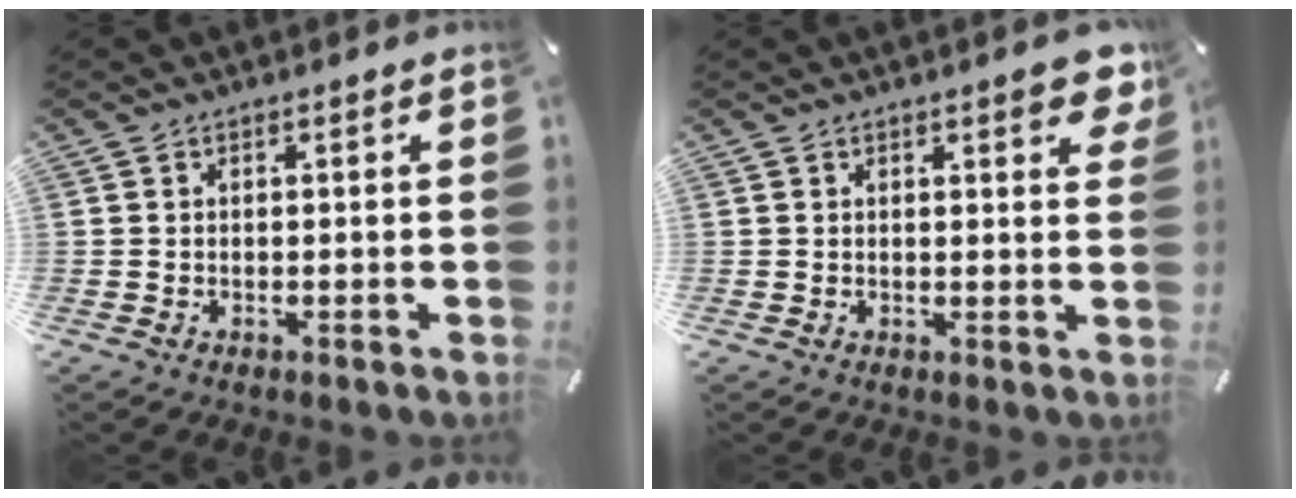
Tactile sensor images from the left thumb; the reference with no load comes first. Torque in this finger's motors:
{"motor_torque": [0.24, 0.22, 0.43, -0.32, 0.08]}